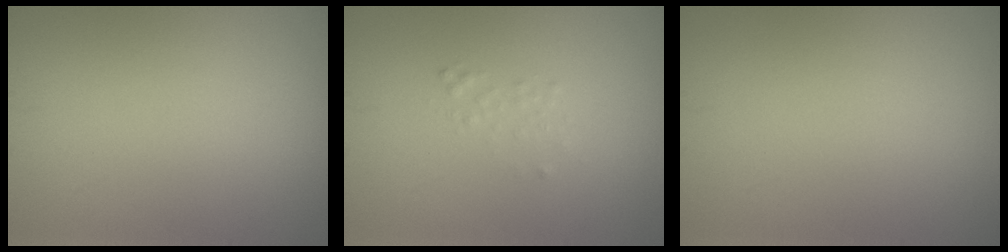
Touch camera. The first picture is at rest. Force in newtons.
{"total": 0.7, "press": 0.7, "slide": 0.1}
{"total": 0.0}